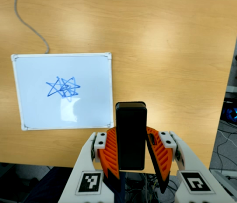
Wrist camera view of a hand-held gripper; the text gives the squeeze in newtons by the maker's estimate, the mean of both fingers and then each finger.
{"total": 5.4, "left": 5.0, "right": 5.8}